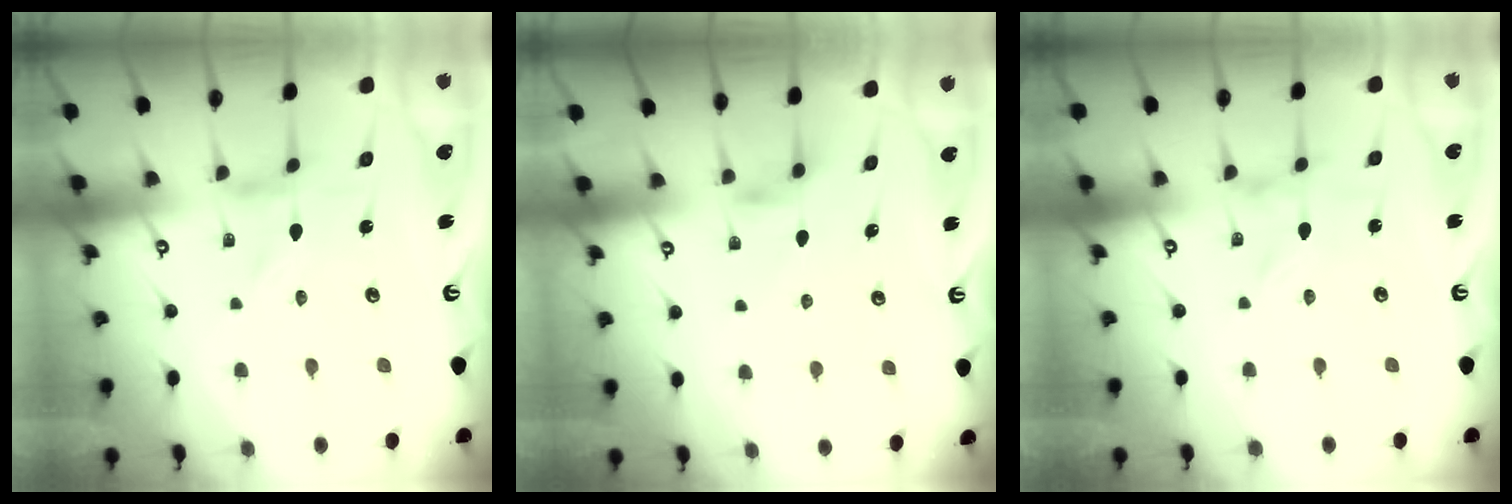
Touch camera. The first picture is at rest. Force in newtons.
{"total": 3.3, "press": 3.3, "slide": 0.5}
{"total": 0.0}